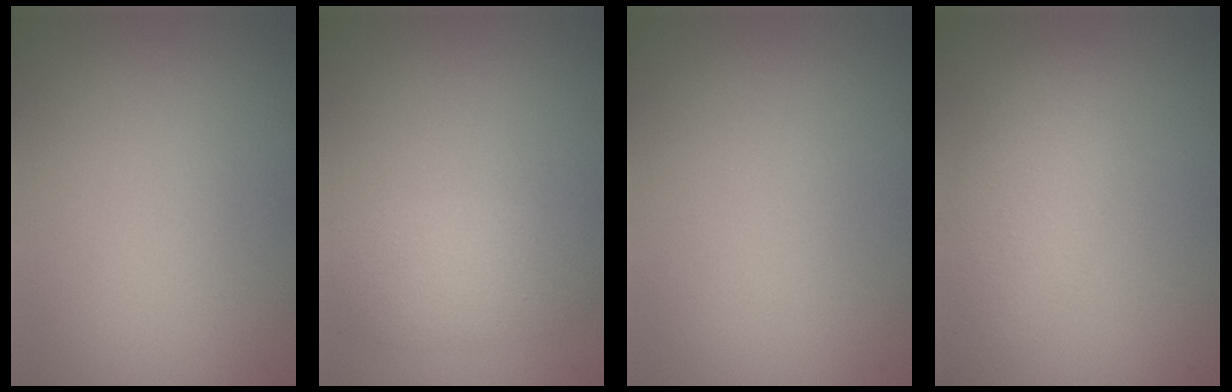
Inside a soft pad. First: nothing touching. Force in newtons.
{"total": 2.7, "press": 2.7, "slide": 0.1}
{"total": 0.0}
{"total": 4.7, "press": 4.7, "slide": 0.2}